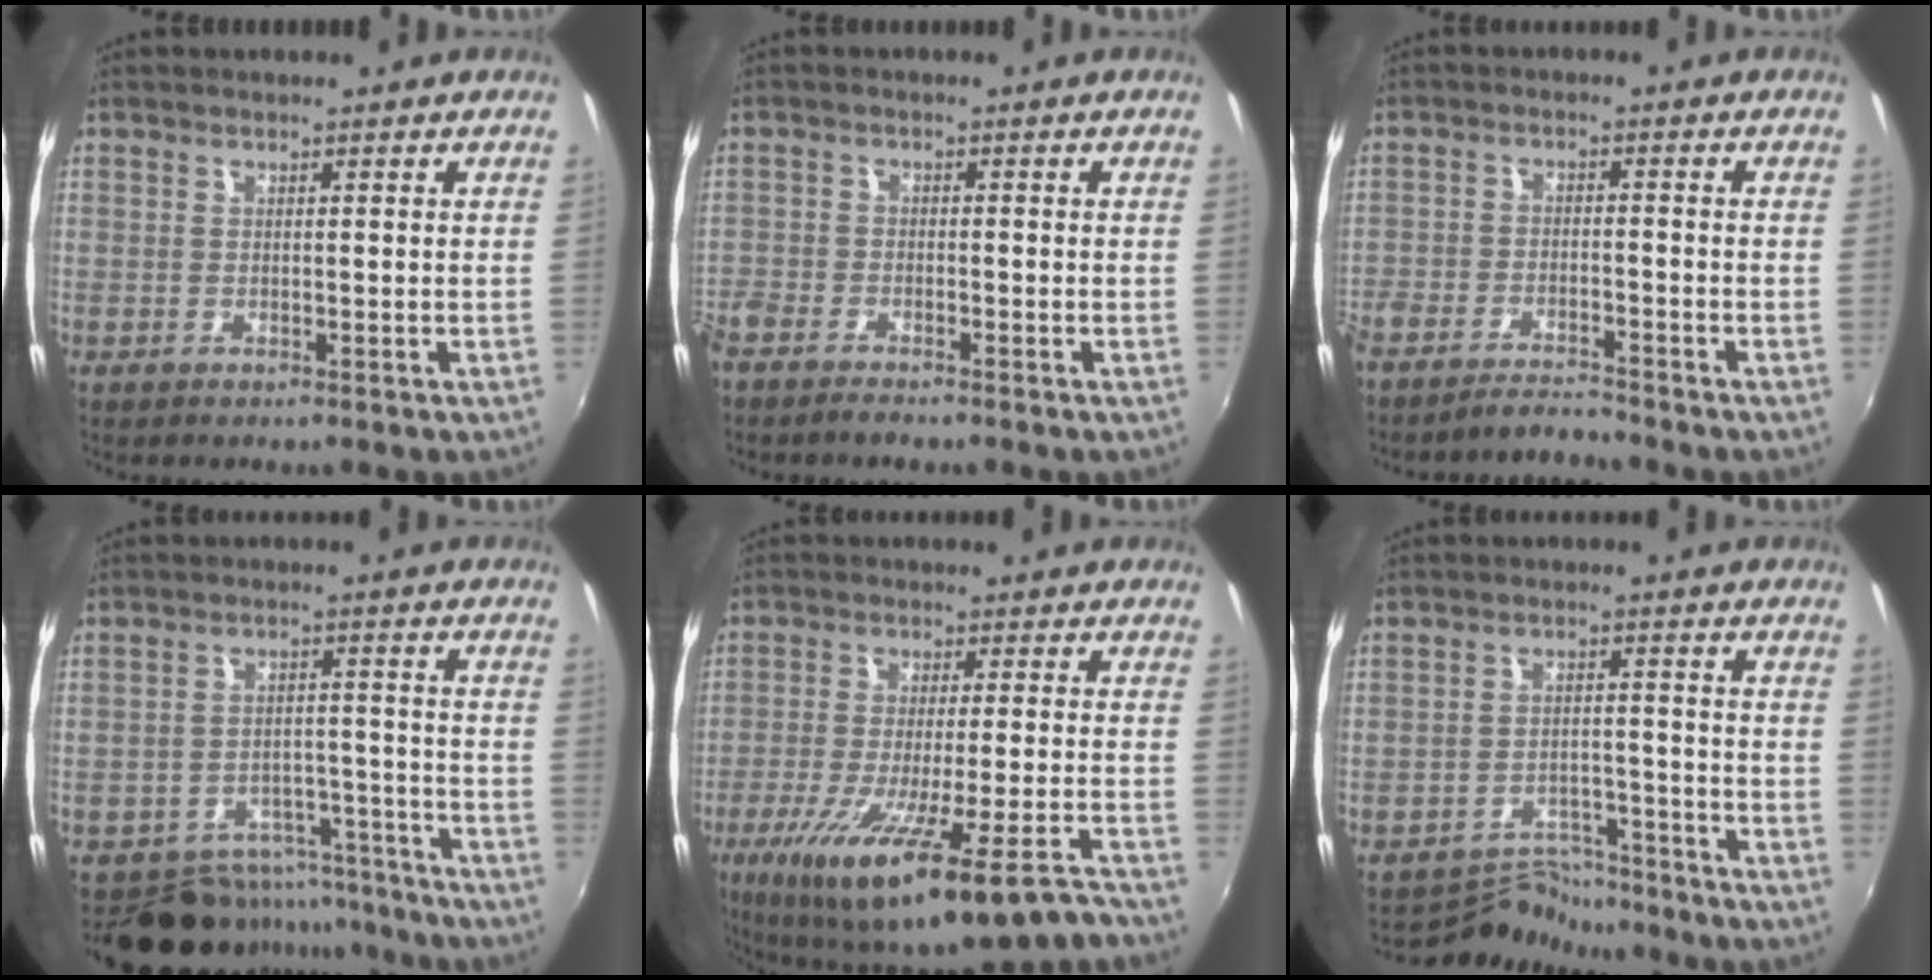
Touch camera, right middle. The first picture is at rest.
{"total": 4.8, "force": [-4.1, 1.3, 2.1], "torque": [-0.062, -0.017, -0.081]}
{"total": 6.0, "force": [-5.8, 0.5, 1.6], "torque": [-0.051, -0.012, -0.104]}
{"total": 11.8, "force": [-10.6, 5.0, 1.5], "torque": [-0.033, 0.035, -0.136]}
{"total": 21.4, "force": [-14.1, 2.5, 16.0], "torque": [-0.282, -0.090, -0.212]}
{"total": 6.7, "force": [-6.4, 1.8, -0.4], "torque": [-0.008, 0.010, -0.104]}